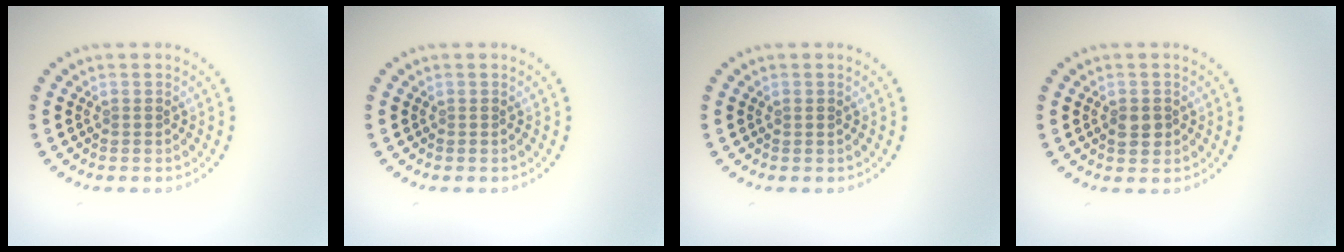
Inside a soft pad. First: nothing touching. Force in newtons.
{"total": 0.0}
{"total": 0.6, "press": 0.6, "slide": 0.1}
{"total": 1.8, "press": 1.8, "slide": 0.3}